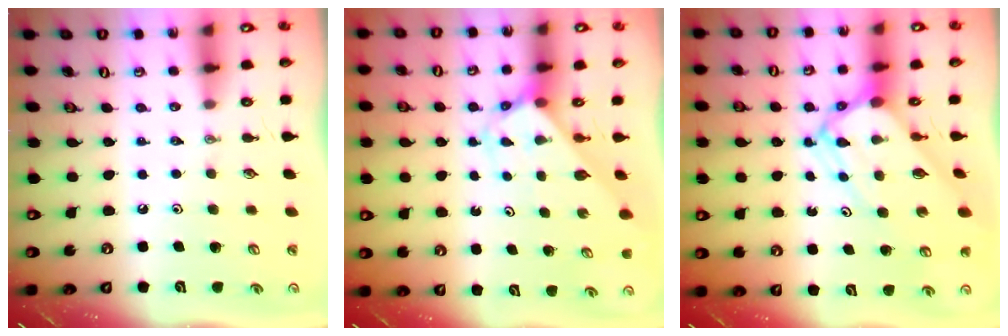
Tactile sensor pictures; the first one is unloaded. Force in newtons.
{"total": 3.0, "press": 3.0, "slide": 0.2}
{"total": 7.9, "press": 7.9, "slide": 0.7}